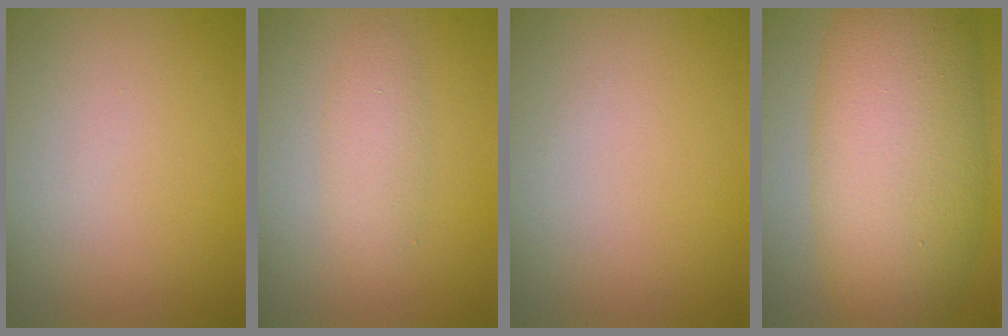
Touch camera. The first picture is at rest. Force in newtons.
{"total": 1.9, "press": 1.9, "slide": 0.1}
{"total": 0.0}
{"total": 11.8, "press": 11.8, "slide": 0.2}